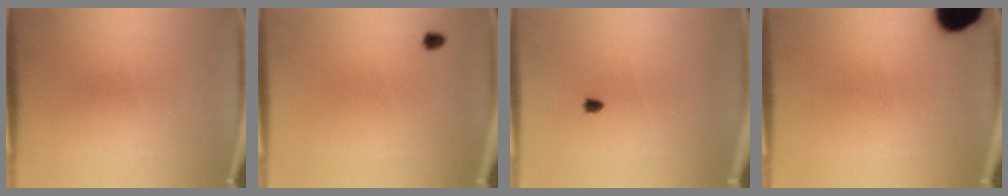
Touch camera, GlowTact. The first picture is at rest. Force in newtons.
{"total": 1.0}
{"total": 0.6}
{"total": 11.8}